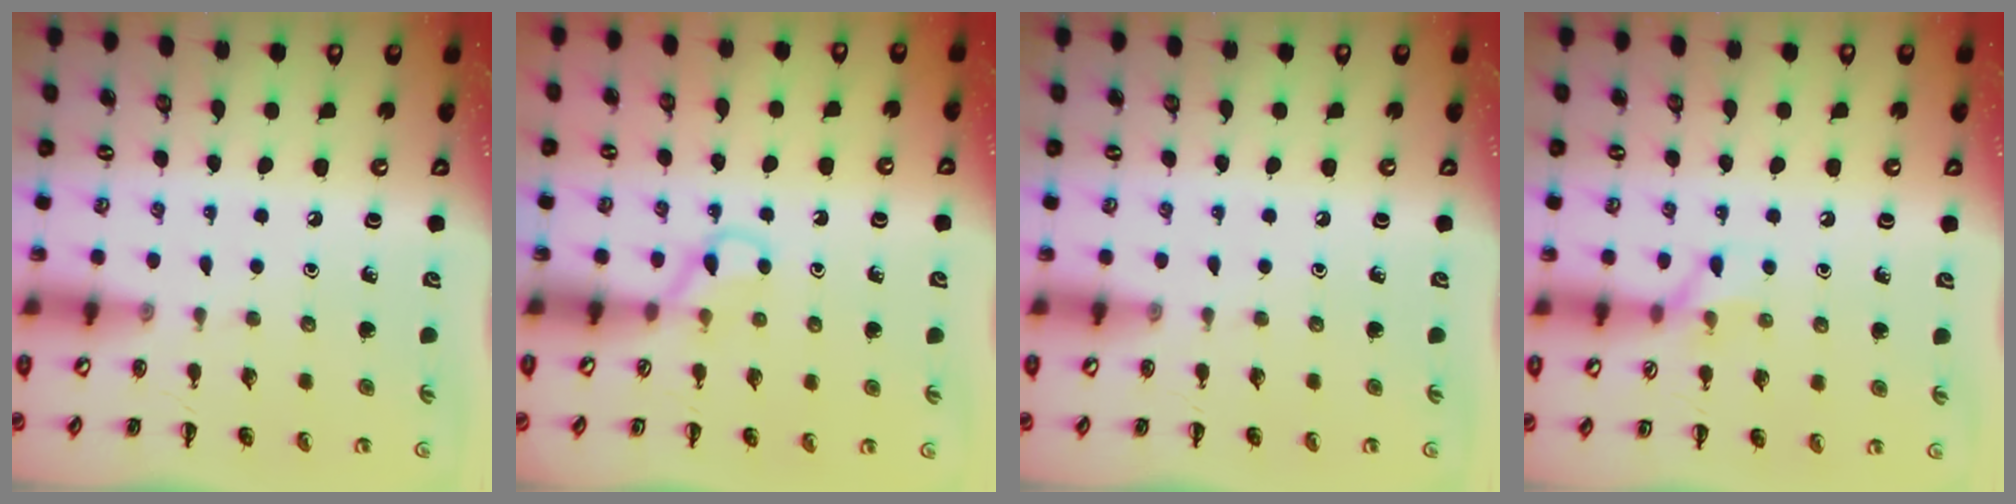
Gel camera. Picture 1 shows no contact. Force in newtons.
{"total": 4.7, "press": 4.5, "slide": 1.2}
{"total": 0.0}
{"total": 6.1, "press": 6.1, "slide": 1.0}